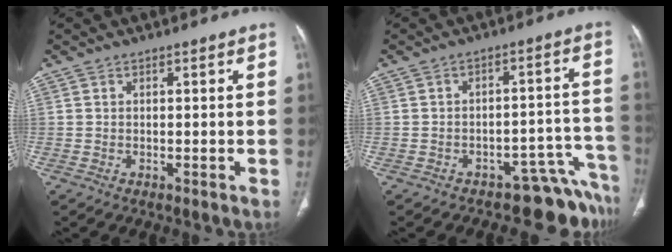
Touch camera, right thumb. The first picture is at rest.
{"total": 8.2, "force": [-7.4, 3.4, 0.4], "torque": [0.051, 0.107, -0.097]}